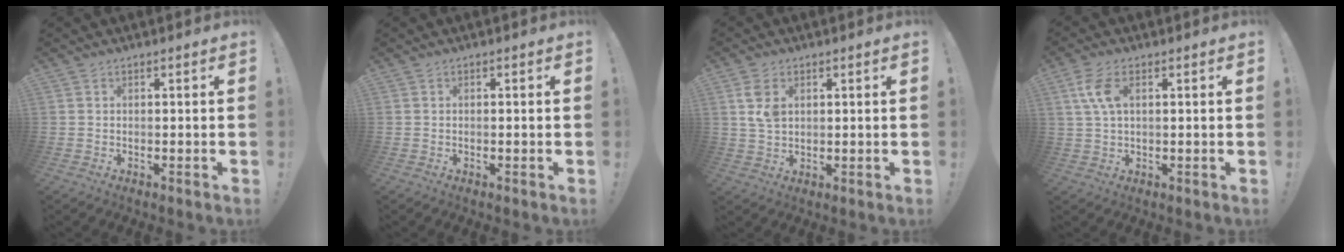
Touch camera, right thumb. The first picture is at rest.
{"total": 0.0}
{"total": 6.2, "force": [2.3, 4.0, 4.1], "torque": [-0.067, -0.006, 0.041]}
{"total": 7.0, "force": [2.0, 3.5, 5.7], "torque": [-0.115, 0.000, 0.036]}